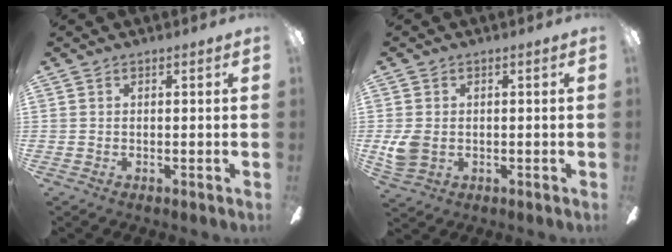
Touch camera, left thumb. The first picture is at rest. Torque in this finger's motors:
{"motor_torque": [0.05, 0.19, 0.26, -0.38, 0.01]}